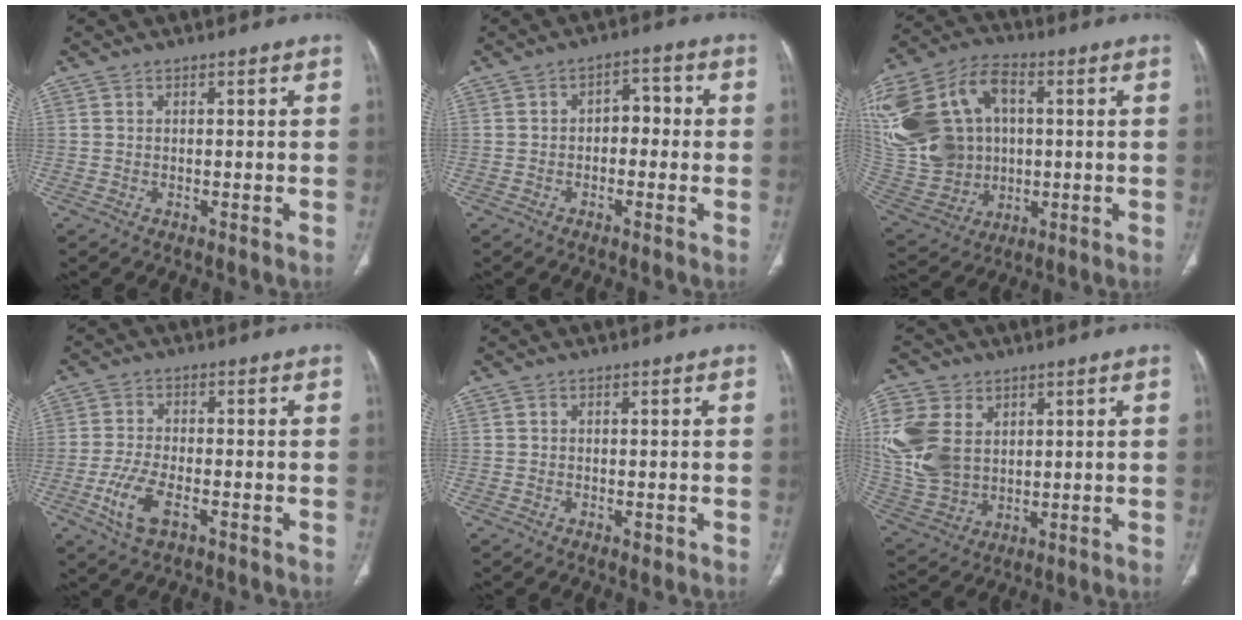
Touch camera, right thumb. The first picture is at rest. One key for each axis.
{"total": 4.4, "fx": -0.5, "fy": 3.0, "fz": 3.2, "tx": -0.026, "ty": 0.021, "tz": -0.017}
{"total": 29.4, "fx": 4.8, "fy": 21.9, "fz": 19.0, "tx": -0.434, "ty": 0.050, "tz": 0.109}
{"total": 7.2, "fx": -3.1, "fy": 3.3, "fz": 5.6, "tx": -0.123, "ty": 0.009, "tz": -0.057}
{"total": 1.0, "fx": -0.4, "fy": 0.7, "fz": 0.6, "tx": -0.005, "ty": 0.000, "tz": -0.005}
{"total": 15.7, "fx": 3.8, "fy": 11.6, "fz": 9.9, "tx": -0.210, "ty": -0.009, "tz": 0.091}